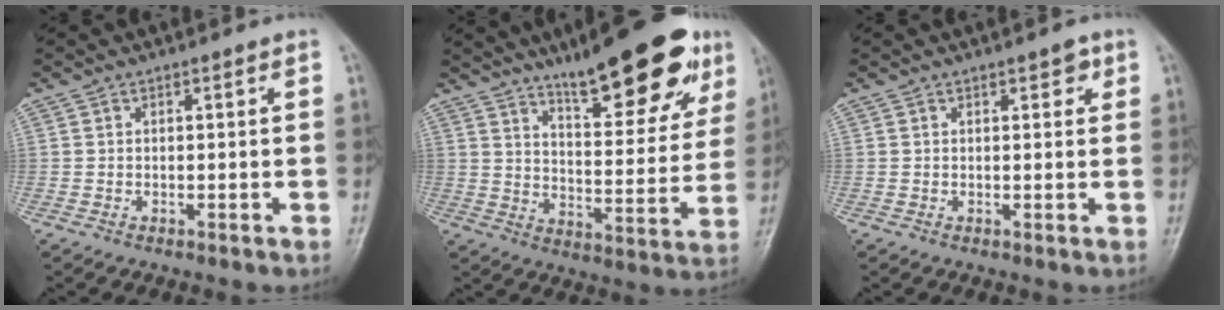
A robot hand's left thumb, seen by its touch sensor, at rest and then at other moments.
{"total": 20.0, "force": [13.2, 5.5, 14.0], "torque": [-0.157, -0.059, 0.200]}
{"total": 2.4, "force": [1.2, 1.3, 1.7], "torque": [-0.004, -0.001, 0.012]}